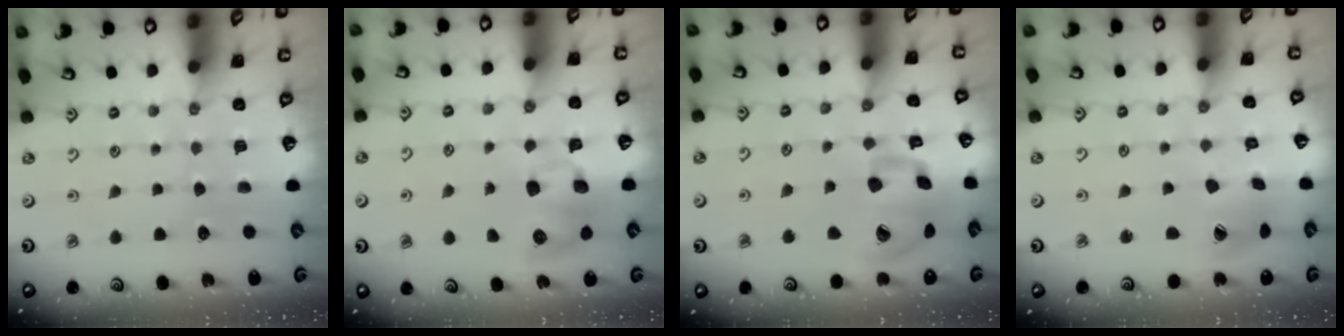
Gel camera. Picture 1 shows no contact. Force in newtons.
{"total": 8.3, "press": 8.2, "slide": 1.1}
{"total": 17.5, "press": 17.4, "slide": 2.5}
{"total": 7.6, "press": 7.6, "slide": 1.0}